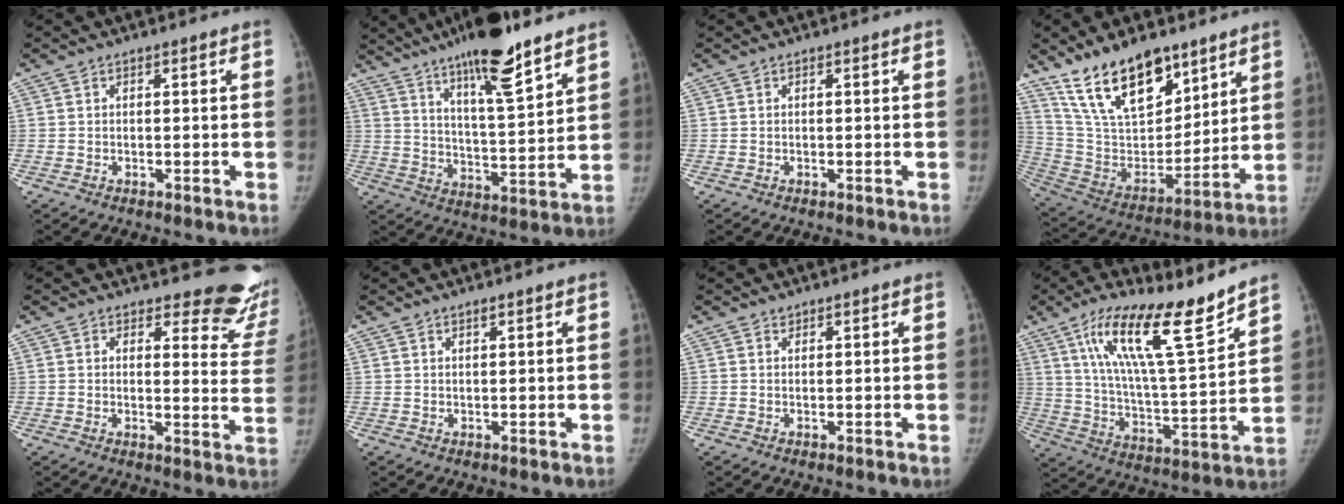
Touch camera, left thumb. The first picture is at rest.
{"total": 17.1, "force": [12.0, 2.8, 11.8], "torque": [-0.179, -0.062, 0.199]}
{"total": 0.0}
{"total": 20.4, "force": [14.2, 9.5, 11.2], "torque": [-0.149, -0.069, 0.266]}
{"total": 13.7, "force": [12.5, 4.4, 3.5], "torque": [0.009, -0.123, 0.116]}
{"total": 1.0, "force": [0.8, 0.2, 0.6], "torque": [-0.008, -0.006, 0.016]}
{"total": 0.7, "force": [0.6, 0.3, 0.0], "torque": [0.003, -0.005, 0.009]}
{"total": 18.8, "force": [12.7, 3.3, 13.5], "torque": [-0.207, -0.070, 0.223]}